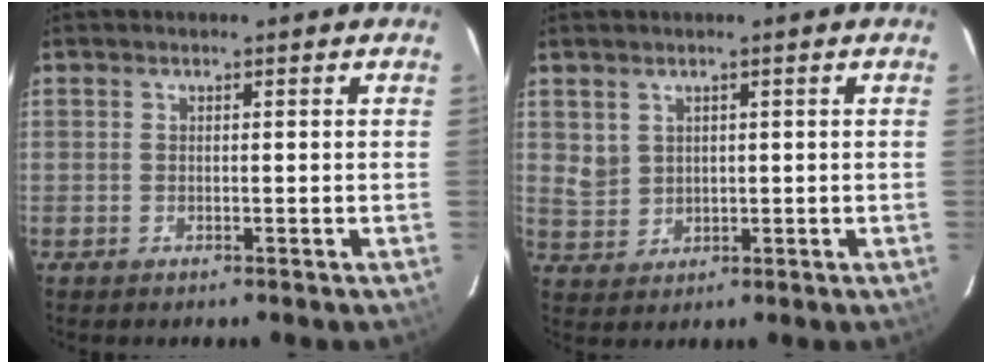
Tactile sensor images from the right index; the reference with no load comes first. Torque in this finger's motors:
{"motor_torque": [-0.04, -0.01, -0.01, 0.01]}